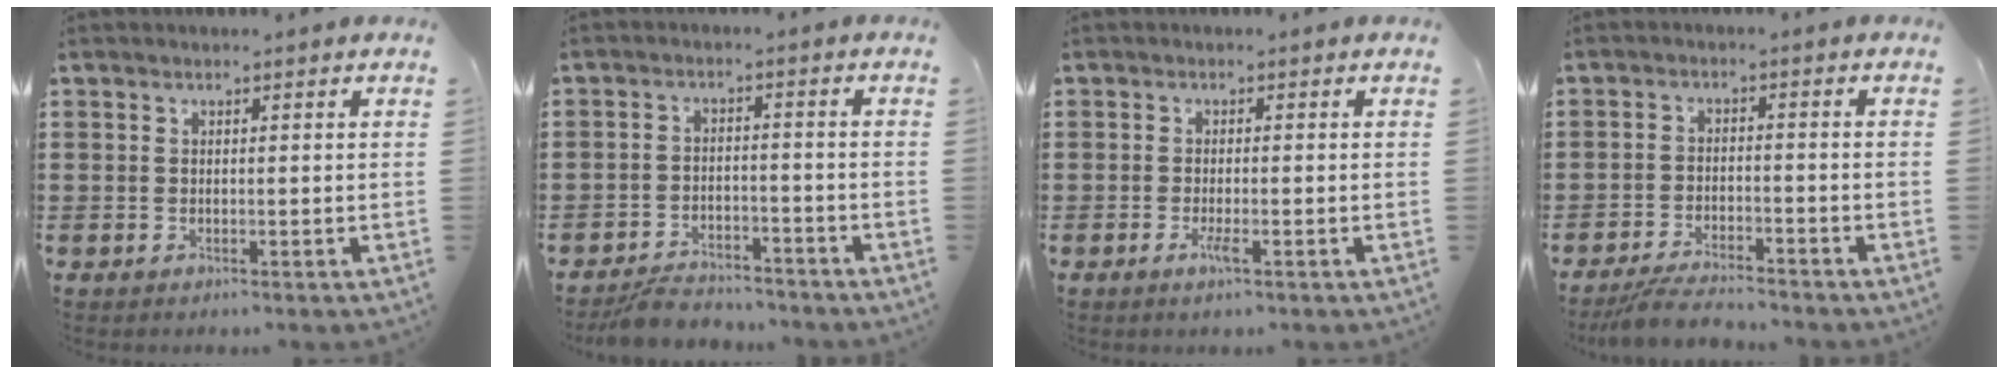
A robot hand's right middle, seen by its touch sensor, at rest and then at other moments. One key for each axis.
{"total": 4.2, "fx": -4.1, "fy": 0.7, "fz": 0.5, "tx": -0.012, "ty": 0.006, "tz": -0.083}
{"total": 1.9, "fx": -0.9, "fy": 0.2, "fz": 1.6, "tx": -0.034, "ty": -0.003, "tz": -0.019}
{"total": 4.2, "fx": -4.0, "fy": 0.2, "fz": 1.2, "tx": -0.029, "ty": -0.003, "tz": -0.080}